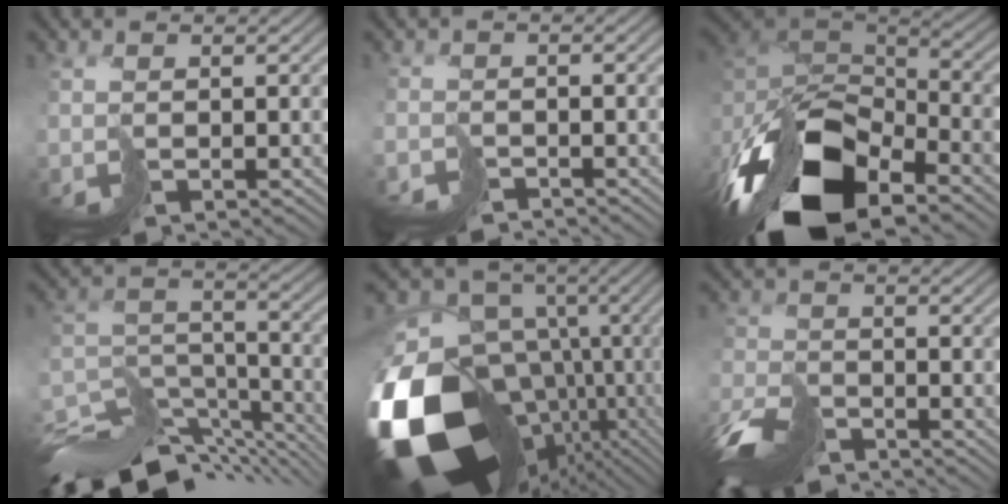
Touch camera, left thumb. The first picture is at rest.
{"total": 2.4, "force": [-2.3, 0.2, -0.6], "torque": [0.017, -0.005, -0.047]}
{"total": 17.3, "force": [-9.9, 8.7, 11.2], "torque": [-0.264, -0.039, -0.163]}
{"total": 14.7, "force": [-12.4, 5.3, 5.8], "torque": [-0.135, -0.007, -0.195]}
{"total": 20.8, "force": [-5.9, 16.0, 11.9], "torque": [-0.306, -0.055, -0.065]}
{"total": 8.3, "force": [-7.0, 3.2, 3.2], "torque": [-0.076, -0.017, -0.143]}